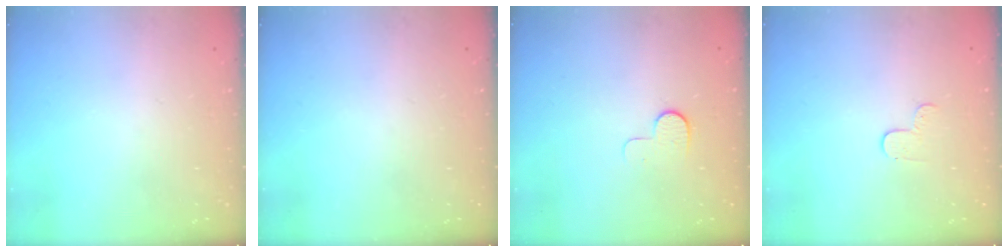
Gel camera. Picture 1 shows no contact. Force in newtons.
{"total": 0.0}
{"total": 6.9, "press": 6.8, "slide": 0.5}
{"total": 3.3, "press": 3.3, "slide": 0.4}